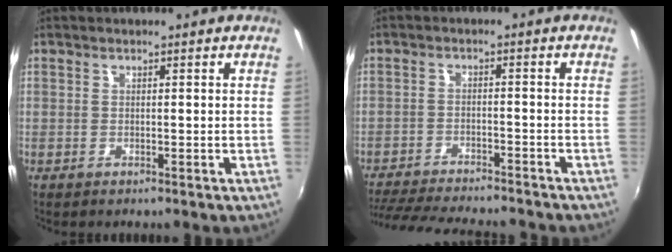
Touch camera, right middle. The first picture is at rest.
{"total": 16.2, "force": [-14.3, 2.8, 6.9], "torque": [-0.146, -0.024, -0.216]}